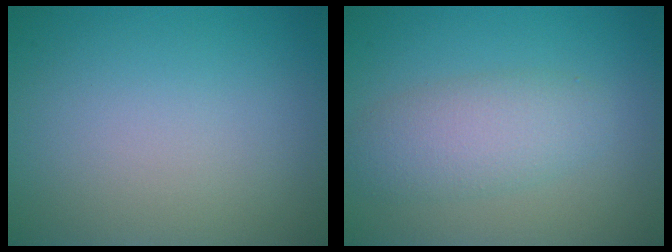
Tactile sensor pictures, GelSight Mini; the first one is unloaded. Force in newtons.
{"total": 3.7, "press": 3.7, "slide": 0.0}